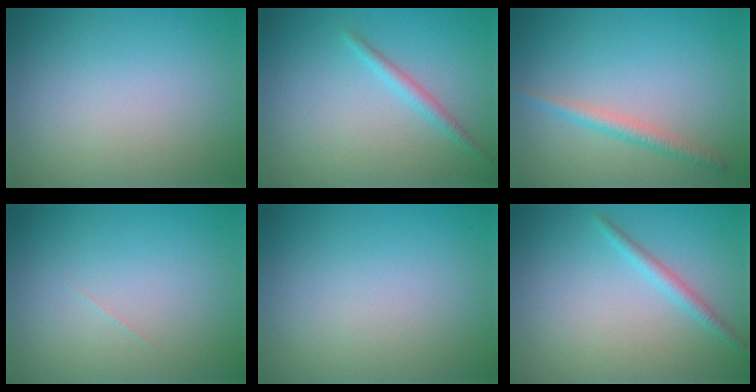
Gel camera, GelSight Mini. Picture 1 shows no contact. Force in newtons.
{"total": 1.4, "press": 1.4, "slide": 0.0}
{"total": 1.8, "press": 1.8, "slide": 0.1}
{"total": 0.0}
{"total": 0.0}
{"total": 1.6, "press": 1.6, "slide": 0.1}